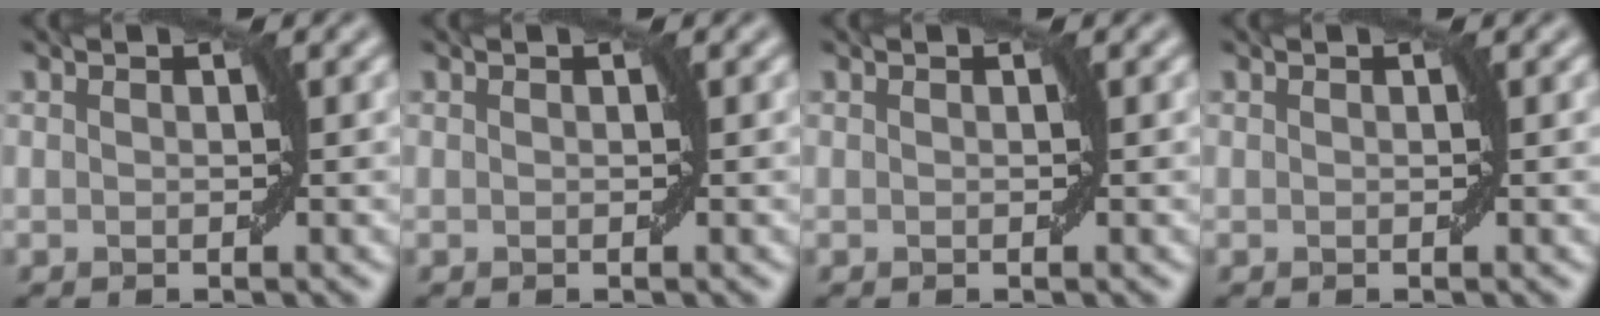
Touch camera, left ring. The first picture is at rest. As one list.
[{"total": 0.0}, {"total": 0.0}, {"total": 0.0}]